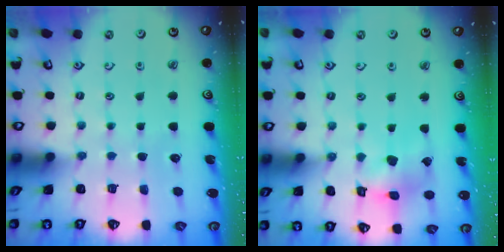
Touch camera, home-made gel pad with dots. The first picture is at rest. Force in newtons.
{"total": 8.3, "press": 8.3, "slide": 0.9}